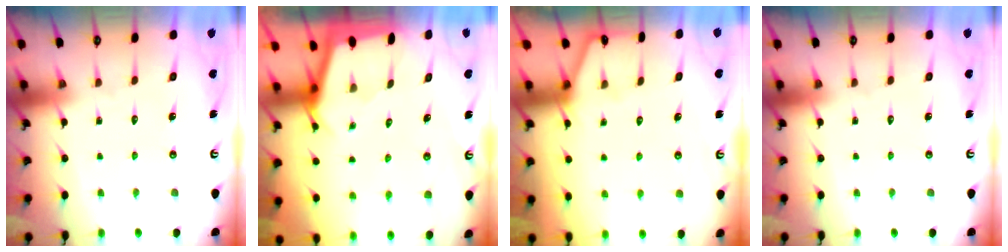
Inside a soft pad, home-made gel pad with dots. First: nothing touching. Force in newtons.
{"total": 2.3, "press": 2.3, "slide": 0.3}
{"total": 1.8, "press": 1.8, "slide": 0.3}
{"total": 0.0}